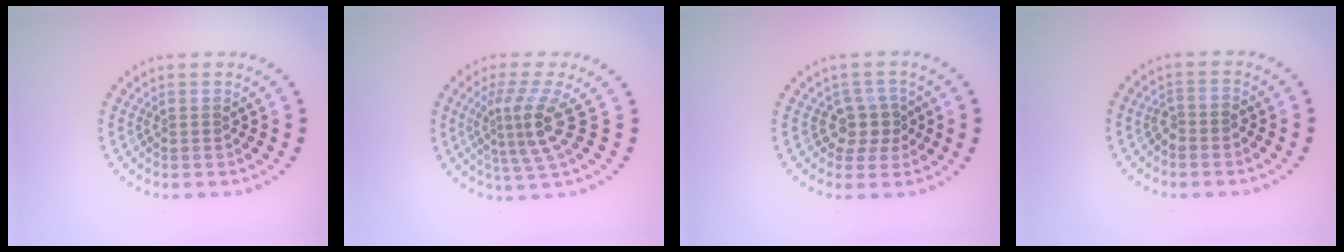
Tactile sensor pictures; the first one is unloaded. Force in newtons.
{"total": 3.8, "press": 2.6, "slide": 2.8}
{"total": 2.4, "press": 1.9, "slide": 1.5}
{"total": 1.3, "press": 1.1, "slide": 0.6}